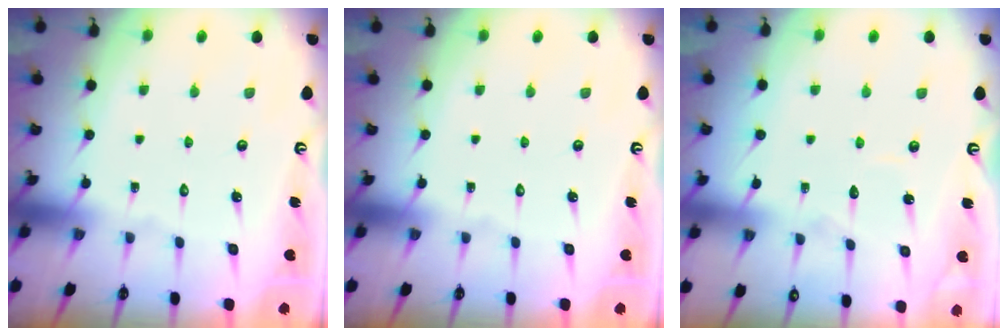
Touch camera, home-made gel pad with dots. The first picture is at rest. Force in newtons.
{"total": 0.0}
{"total": 4.5, "press": 4.5, "slide": 0.4}